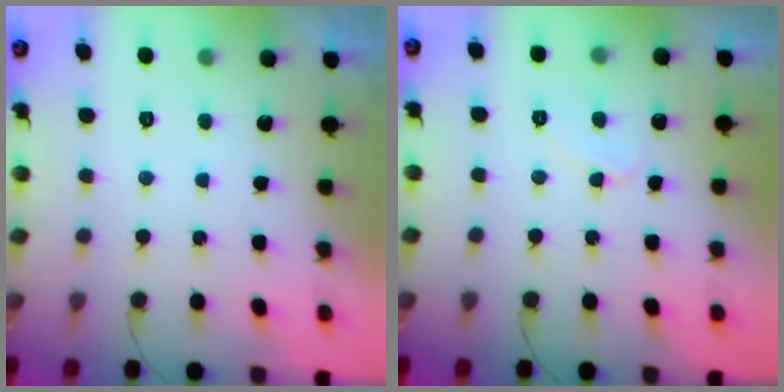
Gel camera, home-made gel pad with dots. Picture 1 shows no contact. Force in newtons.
{"total": 3.8, "press": 3.8, "slide": 0.6}